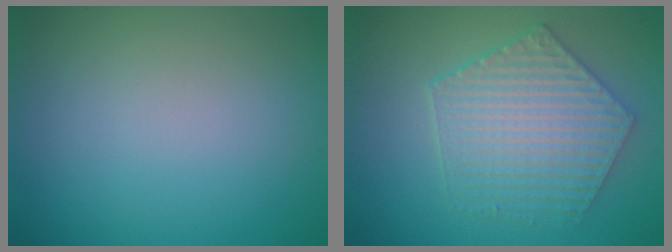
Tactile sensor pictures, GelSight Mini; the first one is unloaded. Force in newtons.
{"total": 5.0, "press": 4.3, "slide": 2.6}